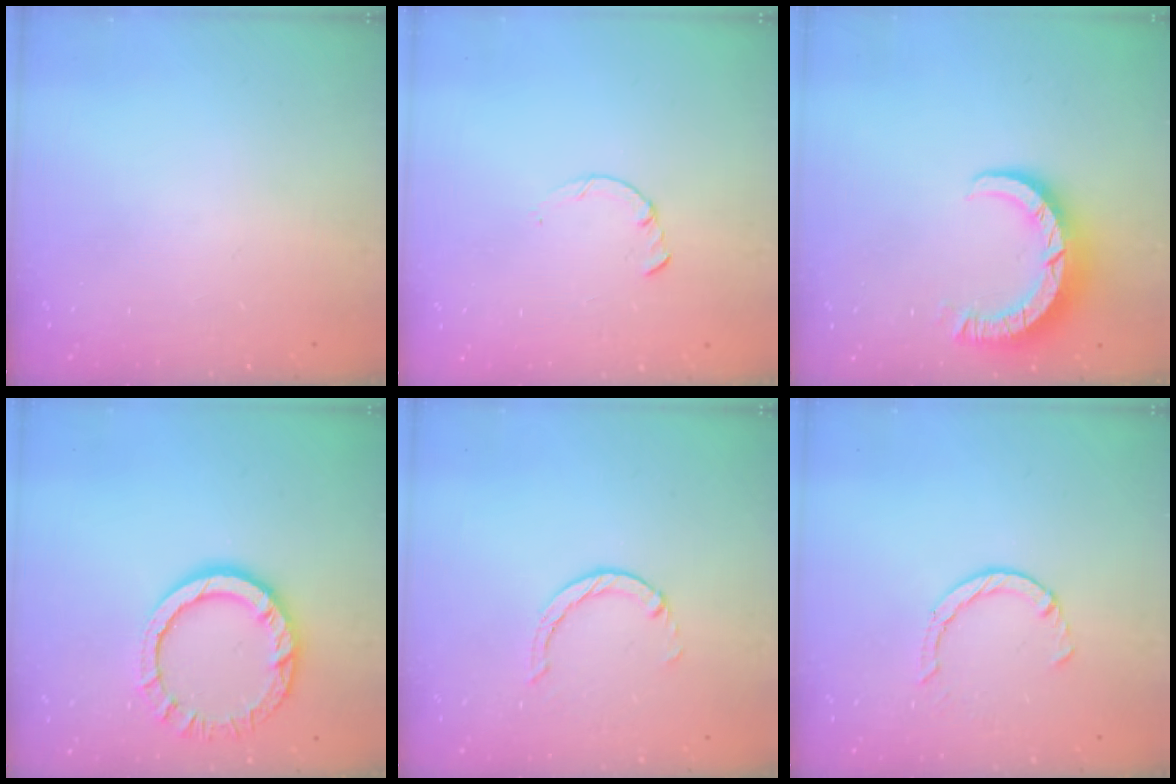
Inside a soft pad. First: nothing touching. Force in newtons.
{"total": 0.7, "press": 0.6, "slide": 0.2}
{"total": 9.0, "press": 9.0, "slide": 1.0}
{"total": 11.5, "press": 11.5, "slide": 0.8}
{"total": 1.2, "press": 1.2, "slide": 0.2}
{"total": 3.4, "press": 3.4, "slide": 0.2}